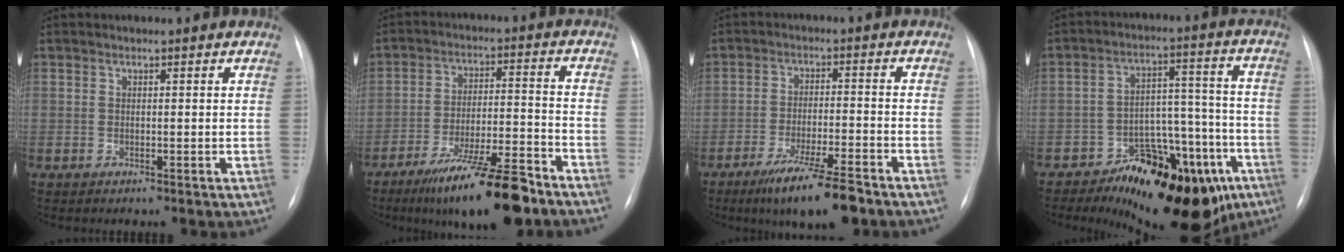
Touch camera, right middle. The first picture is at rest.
{"total": 14.4, "force": [-10.5, 1.6, 9.8], "torque": [-0.159, -0.011, -0.171]}
{"total": 10.1, "force": [-7.2, 1.0, 7.0], "torque": [-0.123, -0.024, -0.119]}
{"total": 20.8, "force": [-12.6, 8.5, 14.2], "torque": [-0.130, 0.051, -0.173]}